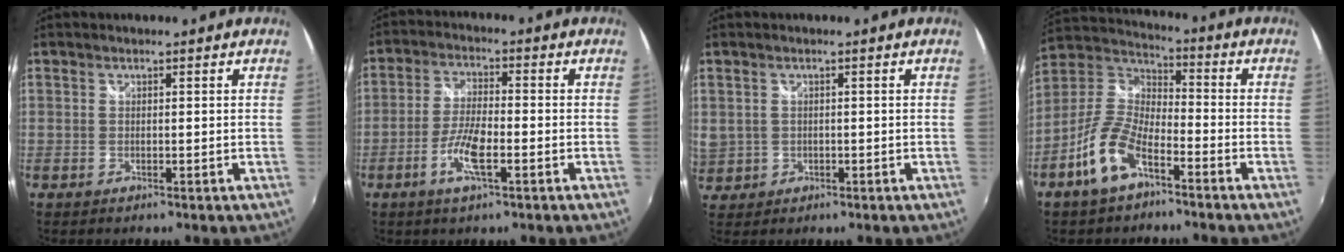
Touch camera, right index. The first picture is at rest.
{"total": 7.2, "force": [-3.0, 1.6, 6.3], "torque": [-0.133, -0.002, -0.060]}
{"total": 5.6, "force": [0.3, 5.1, 2.2], "torque": [-0.059, 0.004, 0.020]}
{"total": 11.9, "force": [-6.7, 5.3, 8.3], "torque": [-0.186, 0.001, -0.131]}